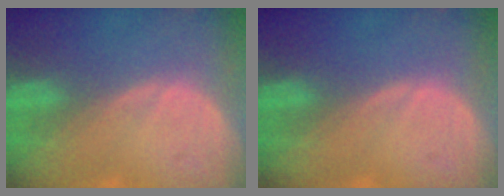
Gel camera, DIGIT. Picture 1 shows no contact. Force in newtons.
{"total": 0.0}